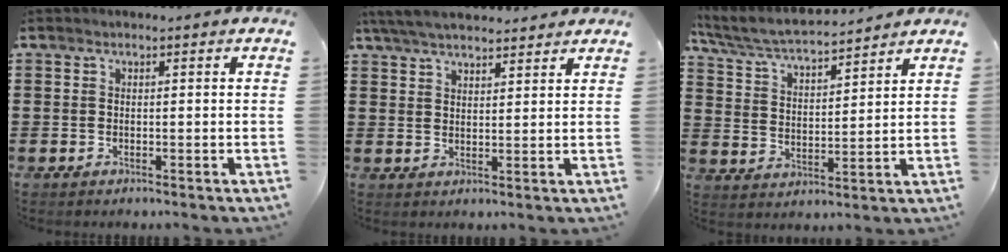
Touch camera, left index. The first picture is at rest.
{"total": 4.9, "force": [4.6, 0.8, 1.7], "torque": [-0.046, -0.007, 0.086]}
{"total": 5.7, "force": [5.3, 0.4, 2.1], "torque": [-0.065, -0.033, 0.088]}